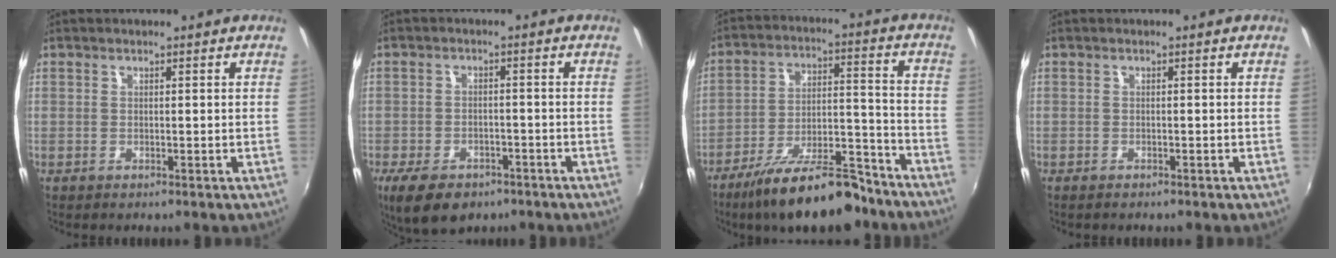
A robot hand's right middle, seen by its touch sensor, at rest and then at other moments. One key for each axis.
{"total": 10.3, "fx": -7.0, "fy": 5.3, "fz": 5.5, "tx": -0.126, "ty": -0.026, "tz": -0.112}
{"total": 18.8, "fx": -14.8, "fy": 5.3, "fz": 10.3, "tx": -0.184, "ty": -0.005, "tz": -0.228}
{"total": 1.0, "fx": -0.9, "fy": 0.4, "fz": 0.3, "tx": -0.008, "ty": -0.004, "tz": -0.015}